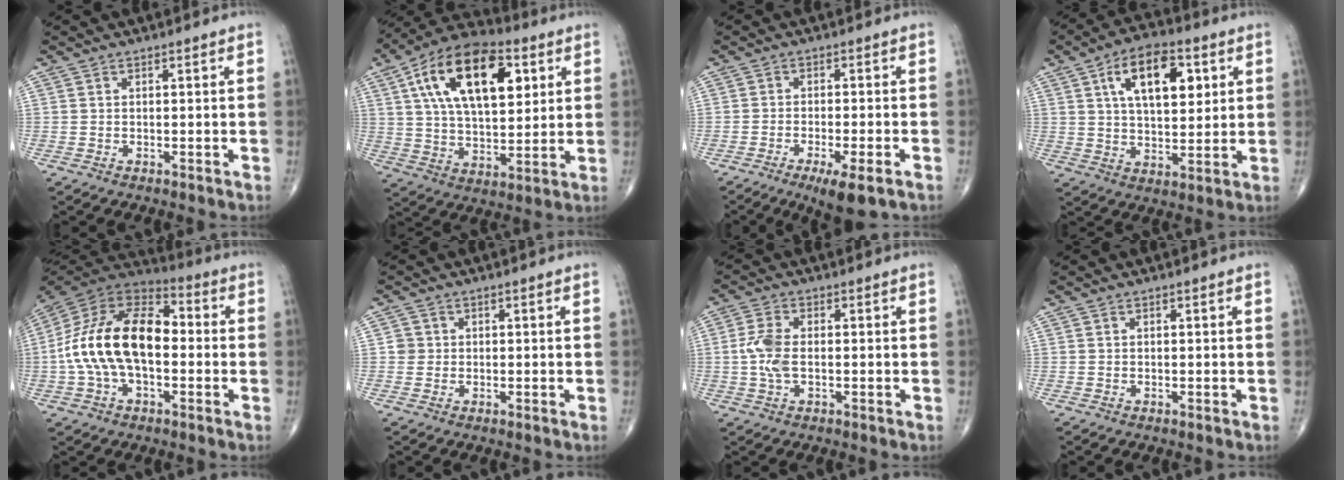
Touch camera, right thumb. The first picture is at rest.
{"total": 21.7, "force": [7.5, 11.1, 17.0], "torque": [-0.270, -0.007, 0.122]}
{"total": 7.2, "force": [-4.1, 1.4, 5.7], "torque": [-0.092, -0.006, -0.064]}
{"total": 14.5, "force": [5.1, 7.4, 11.4], "torque": [-0.161, -0.008, 0.082]}
{"total": 19.8, "force": [-1.1, 11.4, 16.2], "torque": [-0.301, 0.042, -0.026]}
{"total": 1.7, "force": [0.1, 1.7, 0.1], "torque": [0.009, 0.005, -0.001]}
{"total": 5.3, "force": [-0.3, 2.7, 4.6], "torque": [-0.111, 0.006, -0.010]}
{"total": 0.0}